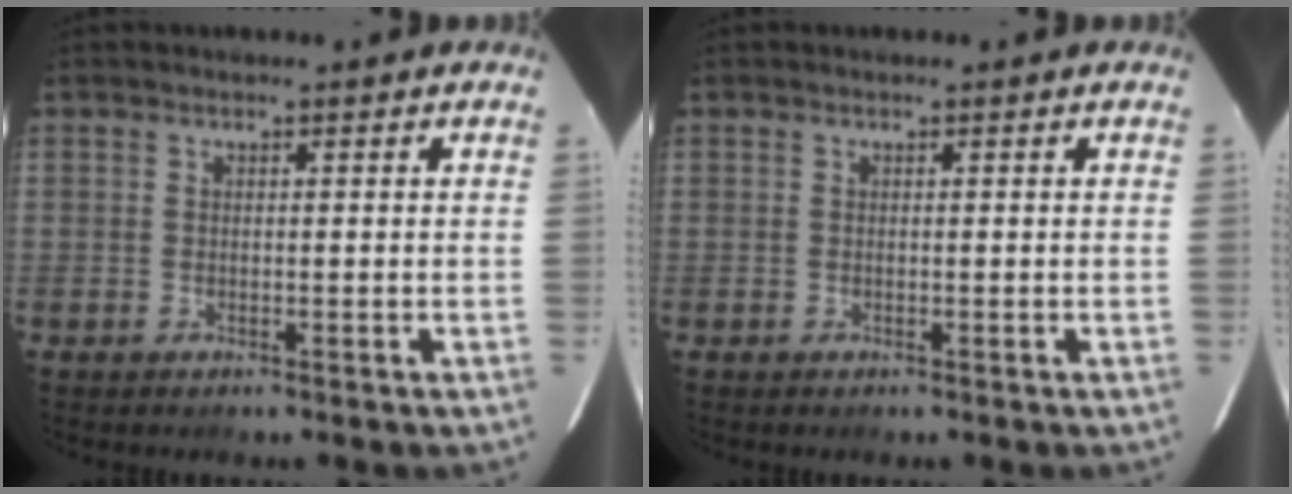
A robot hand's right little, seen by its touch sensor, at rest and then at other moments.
{"total": 0.0}